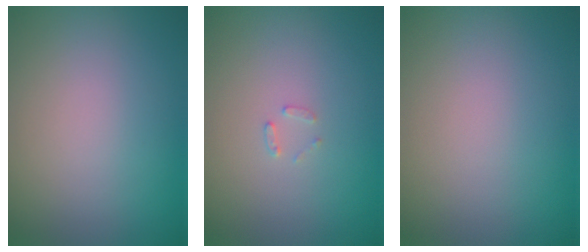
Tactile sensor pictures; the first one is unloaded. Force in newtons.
{"total": 0.9, "press": 0.9, "slide": 0.2}
{"total": 0.0}